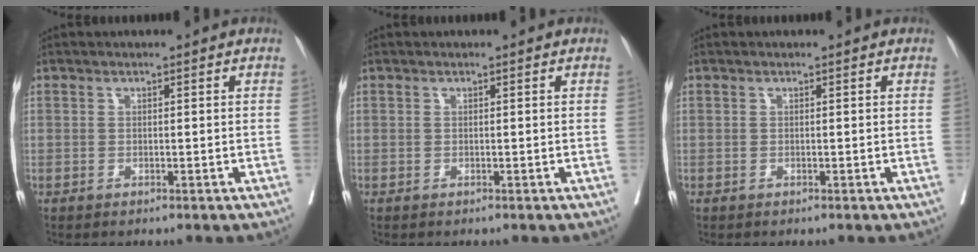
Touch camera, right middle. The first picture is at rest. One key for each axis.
{"total": 0.0}
{"total": 0.0}